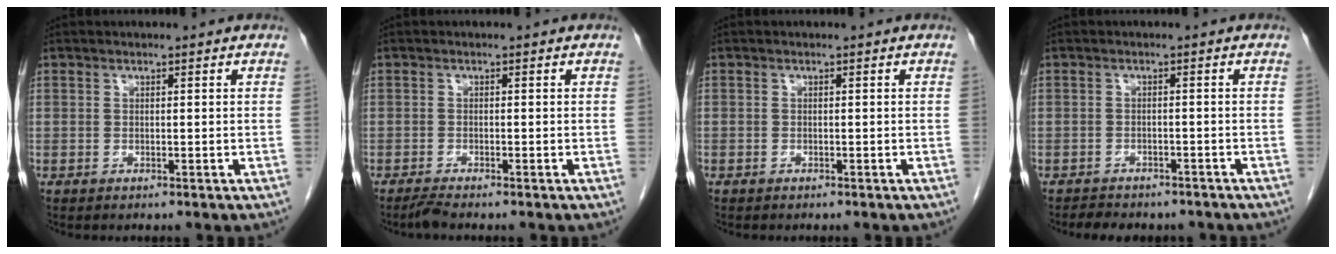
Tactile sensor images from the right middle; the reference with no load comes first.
{"total": 1.4, "force": [-1.2, -0.3, 0.5], "torque": [-0.019, -0.006, -0.027]}
{"total": 0.0}
{"total": 6.8, "force": [-5.9, 2.6, 2.1], "torque": [-0.034, 0.005, -0.073]}